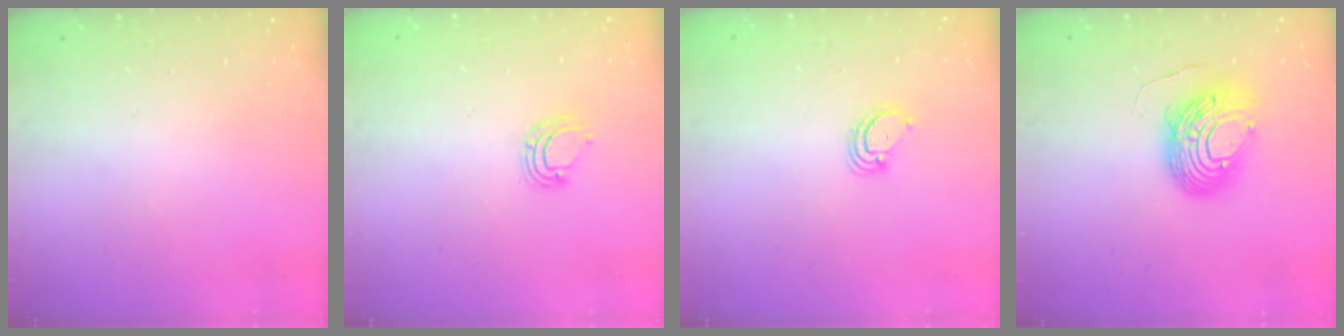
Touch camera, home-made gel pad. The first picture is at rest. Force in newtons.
{"total": 6.9, "press": 6.8, "slide": 0.9}
{"total": 3.6, "press": 3.6, "slide": 0.3}
{"total": 12.7, "press": 12.6, "slide": 1.6}